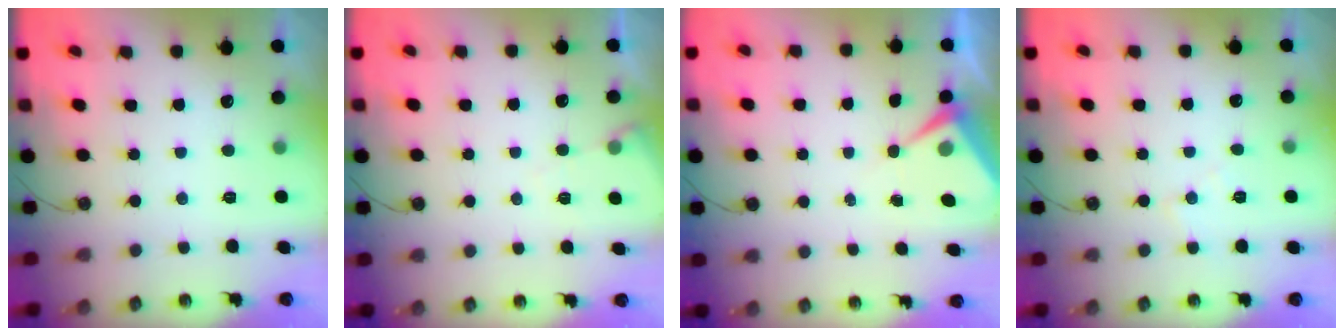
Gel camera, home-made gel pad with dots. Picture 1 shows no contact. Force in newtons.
{"total": 5.0, "press": 5.0, "slide": 0.7}
{"total": 5.8, "press": 5.8, "slide": 0.6}
{"total": 6.0, "press": 5.9, "slide": 1.0}